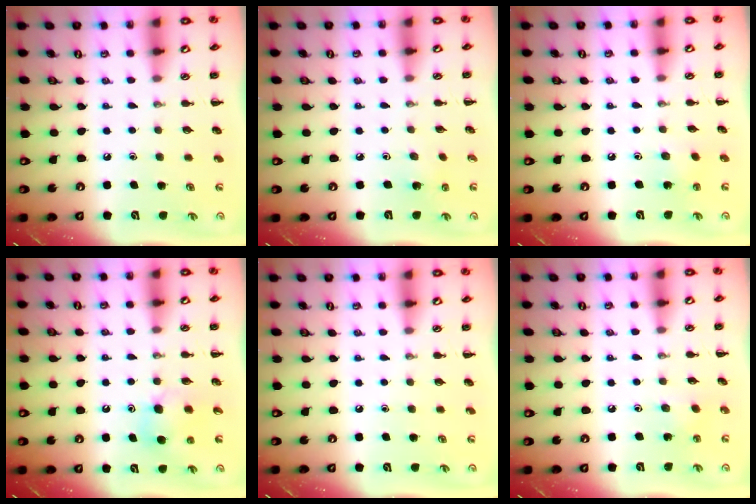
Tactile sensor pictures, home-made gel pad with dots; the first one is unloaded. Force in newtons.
{"total": 1.9, "press": 1.8, "slide": 0.7}
{"total": 2.6, "press": 2.5, "slide": 0.7}
{"total": 6.5, "press": 6.4, "slide": 1.5}
{"total": 0.0}
{"total": 2.5, "press": 2.4, "slide": 0.8}